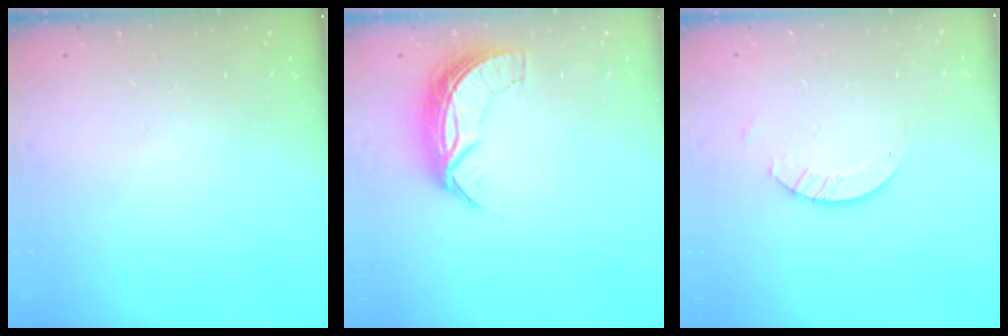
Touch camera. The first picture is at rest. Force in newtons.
{"total": 7.4, "press": 7.3, "slide": 0.5}
{"total": 2.6, "press": 2.6, "slide": 0.2}